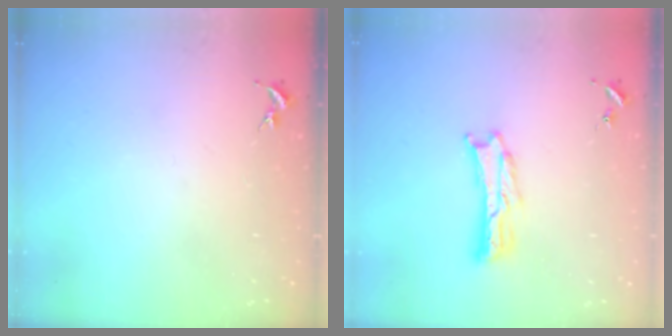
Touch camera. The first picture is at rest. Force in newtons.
{"total": 1.6, "press": 1.6, "slide": 0.3}